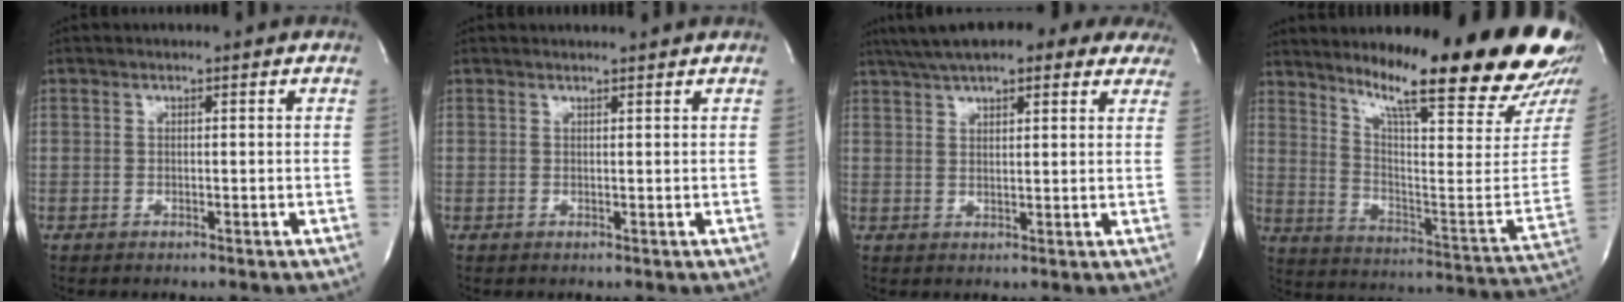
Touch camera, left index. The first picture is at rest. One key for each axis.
{"total": 1.6, "fx": 1.5, "fy": -0.4, "fz": 0.1, "tx": -0.011, "ty": -0.001, "tz": 0.021}
{"total": 19.9, "fx": 16.0, "fy": 5.3, "fz": 10.7, "tx": -0.168, "ty": 0.054, "tz": 0.208}
{"total": 25.8, "fx": 19.6, "fy": 1.7, "fz": 16.7, "tx": -0.258, "ty": -0.084, "tz": 0.266}